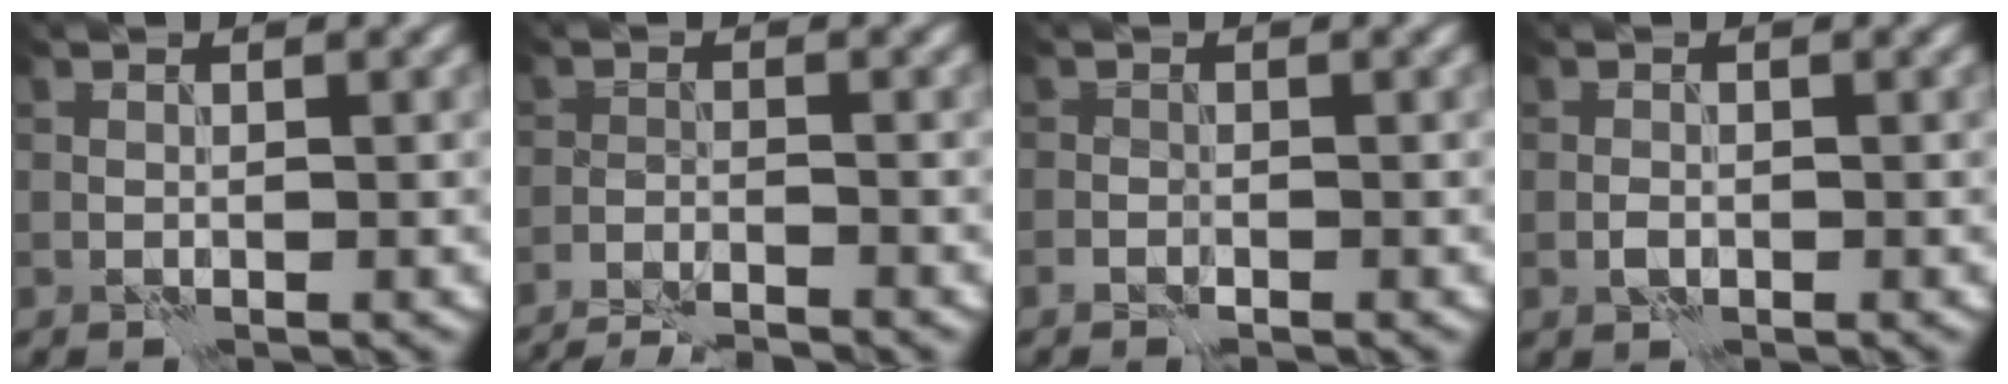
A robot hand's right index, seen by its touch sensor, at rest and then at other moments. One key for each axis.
{"total": 5.6, "fx": -5.2, "fy": 0.9, "fz": 1.7, "tx": -0.030, "ty": -0.007, "tz": -0.083}
{"total": 0.8, "fx": -0.6, "fy": 0.3, "fz": 0.4, "tx": -0.008, "ty": 0.002, "tz": -0.013}
{"total": 0.8, "fx": -0.3, "fy": 0.5, "fz": 0.5, "tx": -0.011, "ty": 0.001, "tz": -0.007}